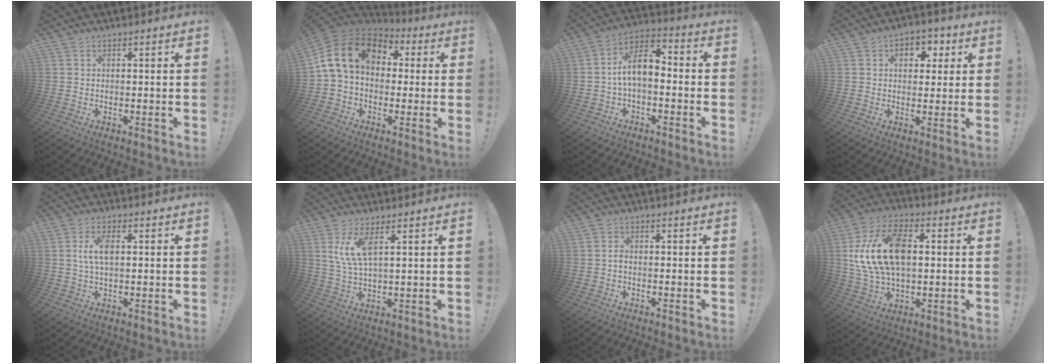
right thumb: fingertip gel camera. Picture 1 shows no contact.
{"total": 16.1, "force": [3.9, 10.9, 11.2], "torque": [-0.205, 0.004, 0.072]}
{"total": 10.0, "force": [-0.5, 5.4, 8.4], "torque": [-0.150, 0.012, -0.007]}
{"total": 5.9, "force": [1.6, 4.8, 3.1], "torque": [-0.031, -0.004, 0.026]}
{"total": 5.9, "force": [0.9, 2.8, 5.1], "torque": [-0.089, 0.002, 0.010]}
{"total": 8.4, "force": [3.9, 2.4, 7.0], "torque": [-0.123, -0.013, 0.069]}
{"total": 1.1, "force": [-0.7, 0.3, 0.9], "torque": [-0.017, 0.003, -0.012]}
{"total": 19.5, "force": [2.2, 11.9, 15.3], "torque": [-0.288, 0.005, 0.038]}